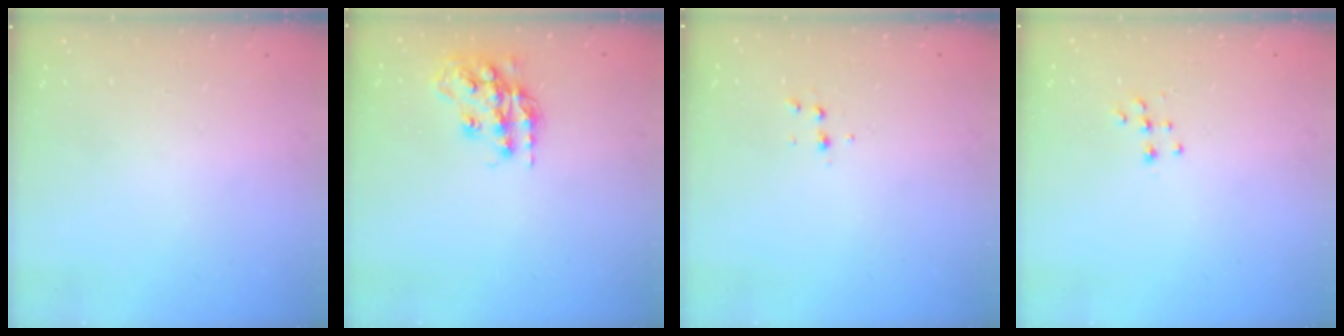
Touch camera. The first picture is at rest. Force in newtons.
{"total": 16.0, "press": 16.0, "slide": 1.2}
{"total": 4.1, "press": 4.0, "slide": 1.1}
{"total": 6.8, "press": 6.8, "slide": 0.5}